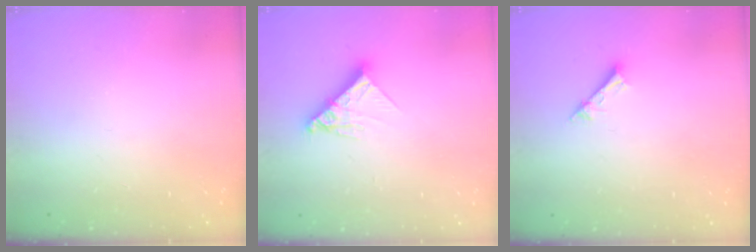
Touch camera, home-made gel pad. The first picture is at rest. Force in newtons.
{"total": 10.7, "press": 10.6, "slide": 0.9}
{"total": 2.2, "press": 2.1, "slide": 0.4}